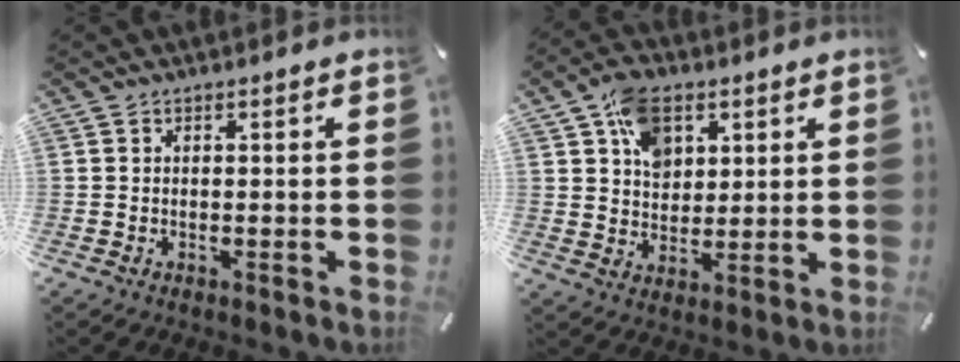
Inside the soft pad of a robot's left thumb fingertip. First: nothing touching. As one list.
[{"total": 10.0, "force": [4.4, 7.4, 5.0], "torque": [-0.084, 0.000, 0.084]}]